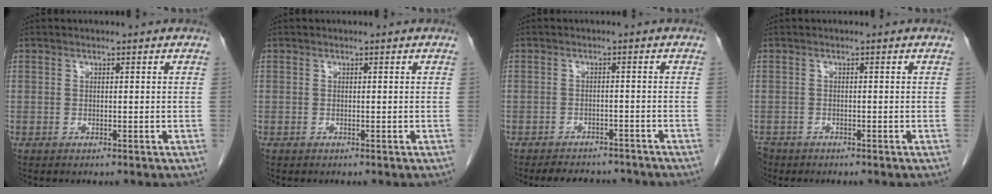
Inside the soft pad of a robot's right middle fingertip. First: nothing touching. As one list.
[{"total": 0.0}, {"total": 8.4, "force": [-7.7, 2.7, 2.2], "torque": [-0.034, 0.002, -0.092]}, {"total": 3.0, "force": [-2.4, 1.7, 0.4], "torque": [-0.009, -0.003, -0.045]}]